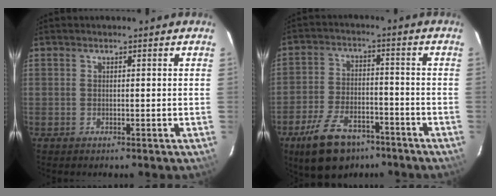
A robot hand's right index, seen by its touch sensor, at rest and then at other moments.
{"total": 13.8, "force": [-9.3, 7.1, 7.3], "torque": [-0.165, -0.002, -0.152]}